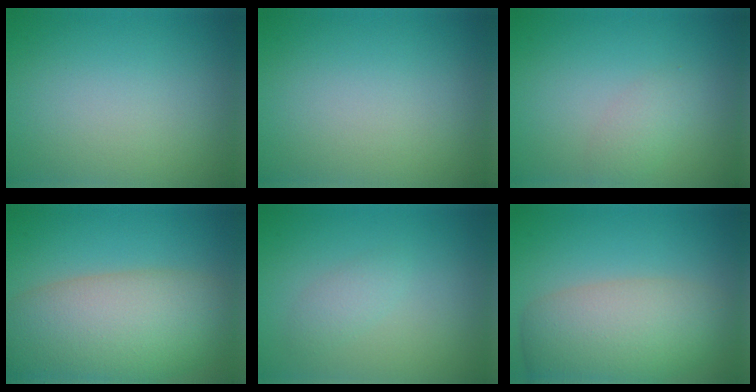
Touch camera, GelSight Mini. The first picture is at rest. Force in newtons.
{"total": 0.0}
{"total": 1.5, "press": 1.5, "slide": 0.1}
{"total": 11.3, "press": 11.3, "slide": 0.7}
{"total": 1.4, "press": 1.4, "slide": 0.1}
{"total": 7.6, "press": 7.6, "slide": 0.3}